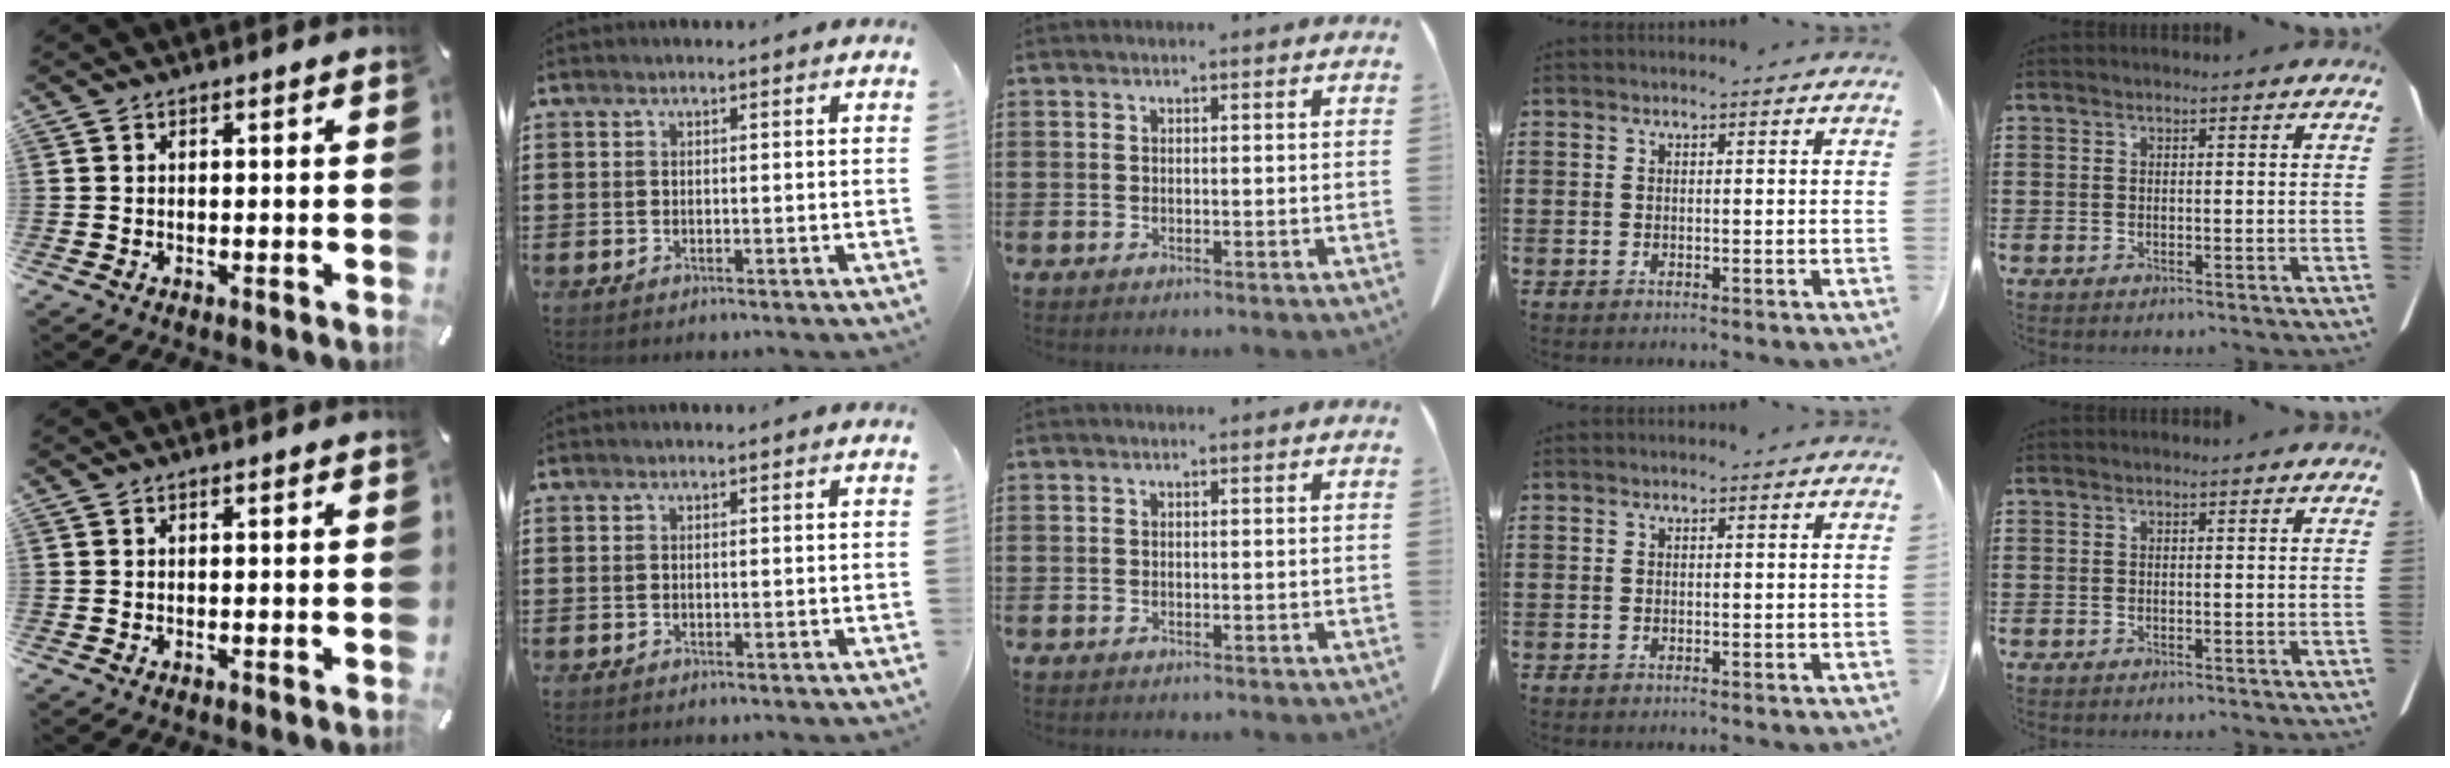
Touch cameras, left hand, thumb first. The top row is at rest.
{}